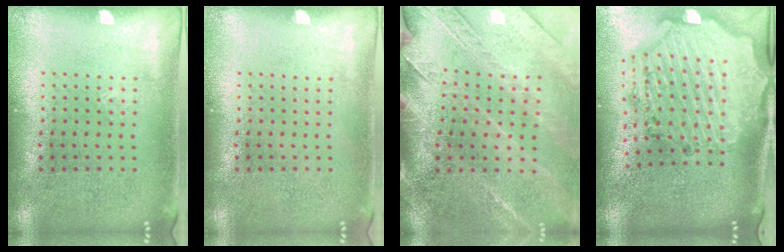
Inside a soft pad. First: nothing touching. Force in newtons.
{"total": 0.0}
{"total": 2.9, "press": 2.9, "slide": 0.4}
{"total": 2.9, "press": 2.6, "slide": 1.2}